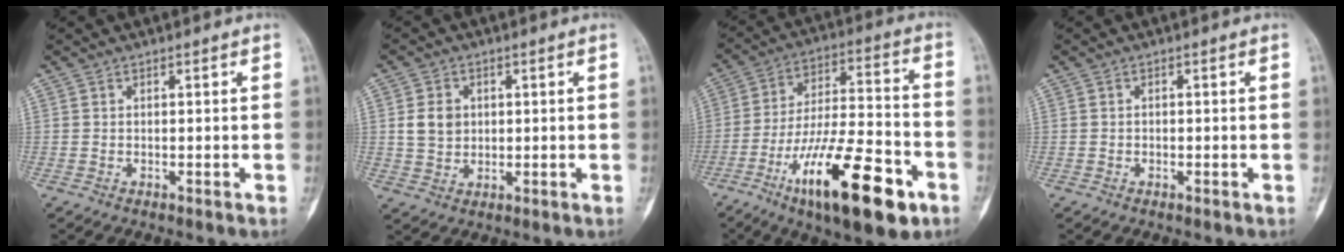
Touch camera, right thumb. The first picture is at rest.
{"total": 5.3, "force": [0.9, 4.3, 2.8], "torque": [-0.034, -0.004, 0.021]}
{"total": 23.4, "force": [-11.2, 7.6, 19.1], "torque": [-0.311, 0.054, -0.181]}
{"total": 0.5, "force": [-0.2, 0.4, 0.2], "torque": [-0.001, 0.002, -0.005]}